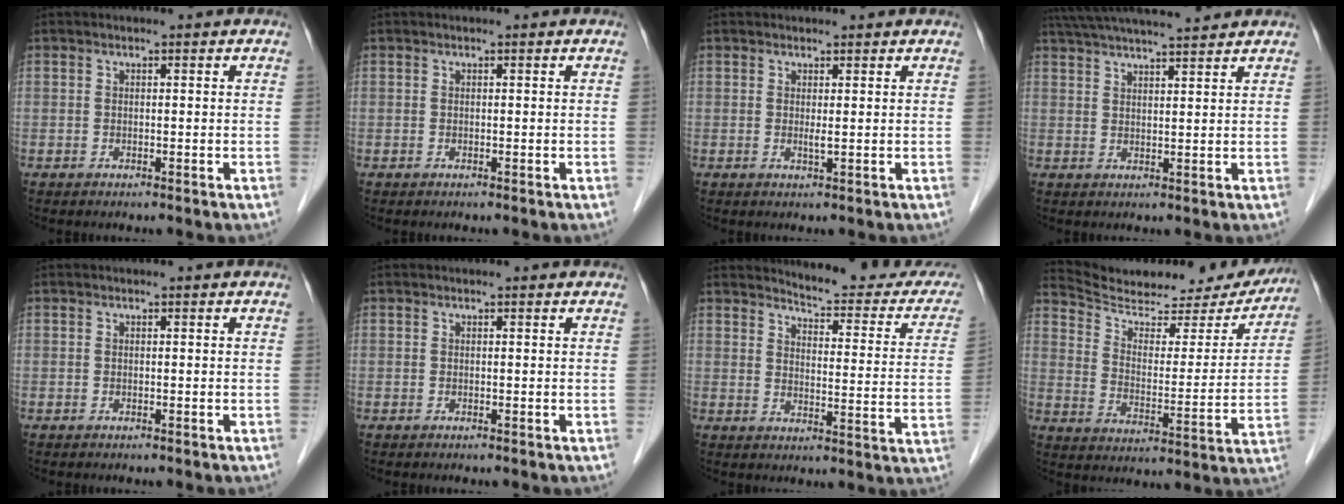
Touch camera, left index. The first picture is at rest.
{"total": 0.0}
{"total": 1.5, "force": [0.9, 0.5, 1.2], "torque": [-0.024, -0.002, 0.017]}
{"total": 13.7, "force": [12.4, 1.4, 5.8], "torque": [-0.101, 0.037, 0.195]}
{"total": 0.0}
{"total": 0.6, "force": [0.5, 0.4, 0.1], "torque": [0.003, 0.007, 0.007]}
{"total": 17.0, "force": [16.3, 2.7, 4.0], "torque": [-0.027, -0.080, 0.173]}
{"total": 23.2, "force": [21.4, 4.9, 7.5], "torque": [-0.105, -0.027, 0.294]}